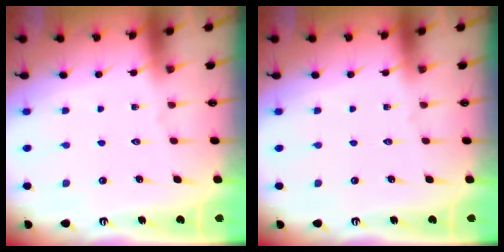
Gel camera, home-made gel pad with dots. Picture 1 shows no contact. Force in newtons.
{"total": 0.0}